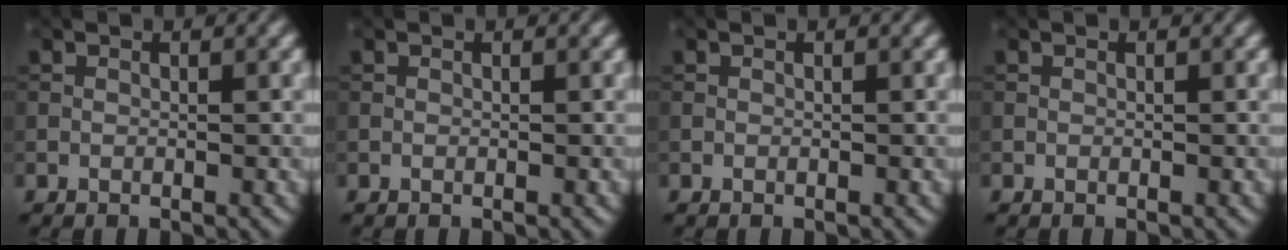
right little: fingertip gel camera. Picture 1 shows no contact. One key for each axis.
{"total": 0.0}
{"total": 0.0}
{"total": 0.0}